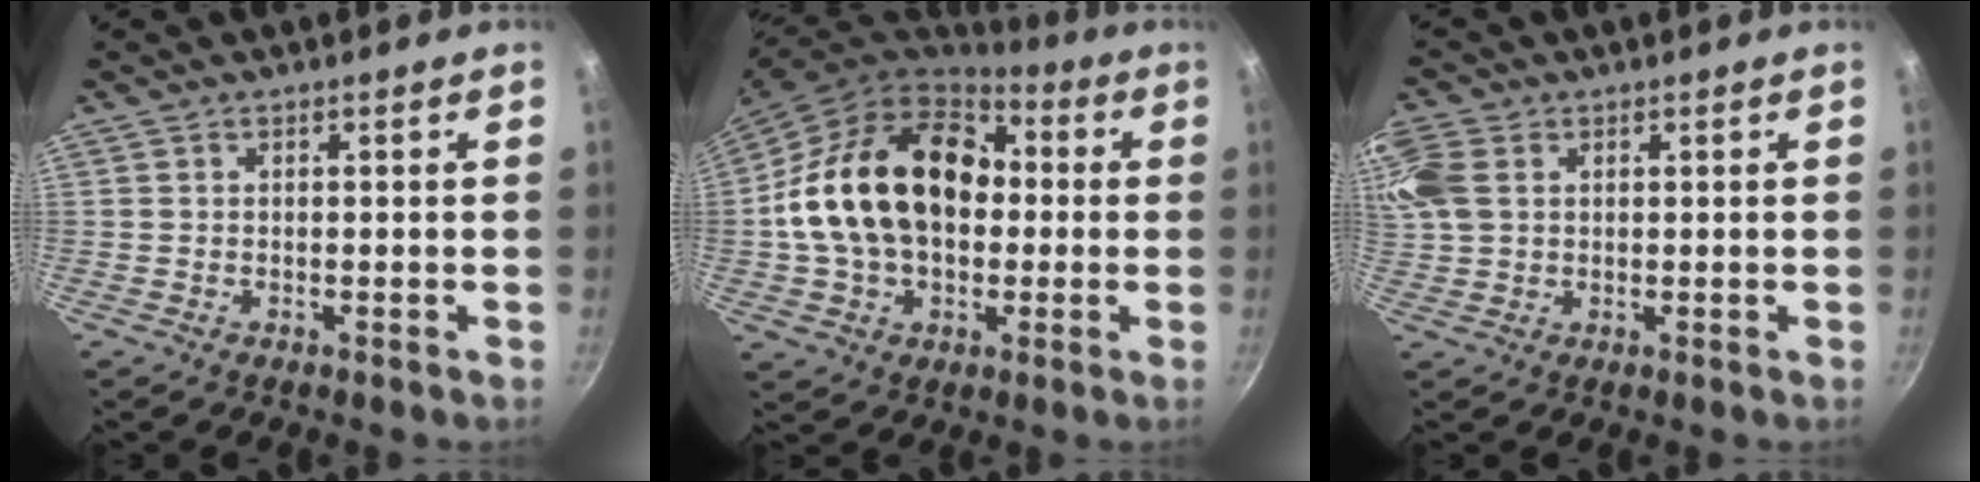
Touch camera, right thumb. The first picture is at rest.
{"total": 23.1, "force": [1.4, 16.2, 16.3], "torque": [-0.267, 0.044, 0.021]}
{"total": 8.9, "force": [3.0, 6.3, 5.5], "torque": [-0.125, 0.015, 0.058]}